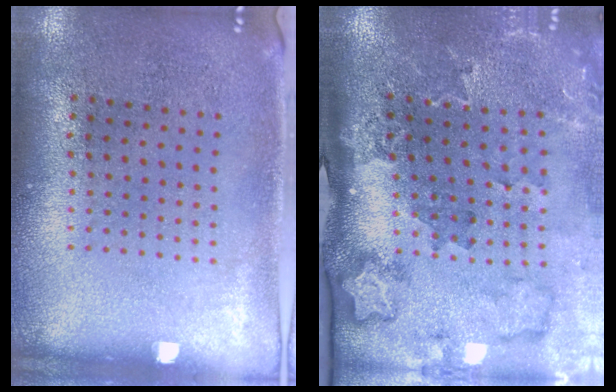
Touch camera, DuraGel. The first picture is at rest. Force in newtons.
{"total": 2.2, "press": 2.0, "slide": 1.0}